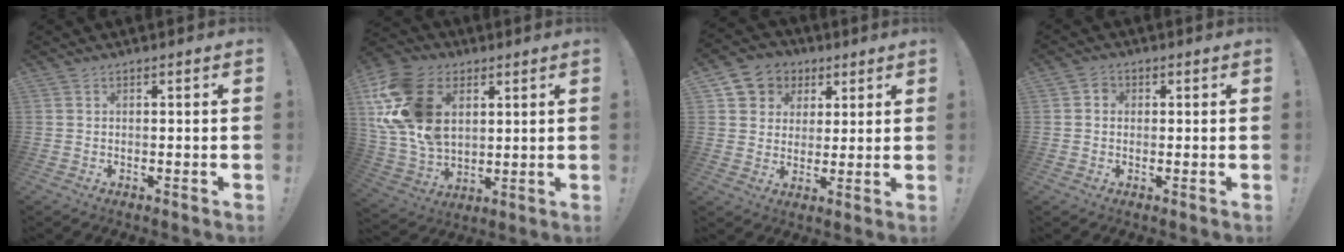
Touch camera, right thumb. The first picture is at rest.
{"total": 21.7, "force": [6.7, 15.2, 13.9], "torque": [-0.281, -0.025, 0.129]}
{"total": 8.0, "force": [2.6, 7.3, 1.8], "torque": [-0.029, -0.014, 0.057]}
{"total": 2.5, "force": [-0.3, 2.1, 1.2], "torque": [-0.013, 0.003, -0.007]}